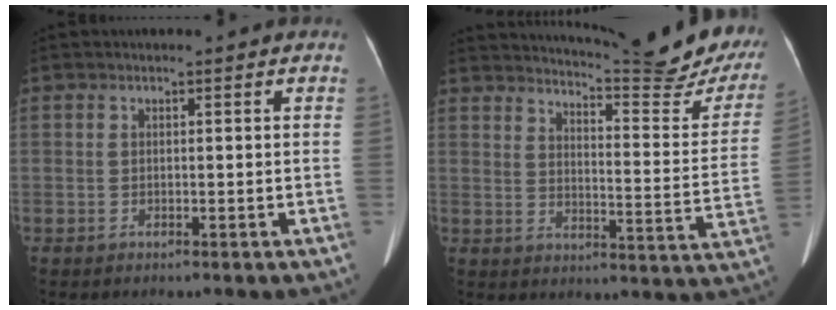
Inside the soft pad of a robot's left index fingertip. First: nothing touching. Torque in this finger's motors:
{"motor_torque": [0.87, -1.27, 0.12, 0.06]}